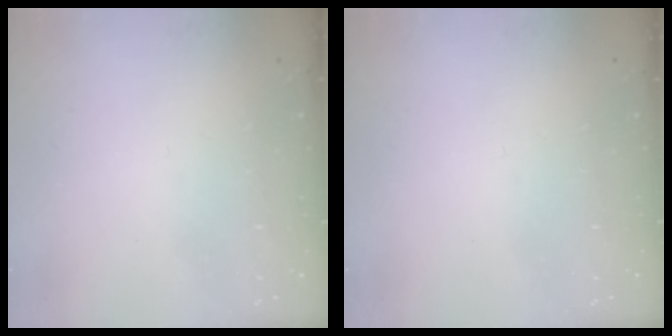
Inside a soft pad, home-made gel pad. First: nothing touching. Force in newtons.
{"total": 0.0}